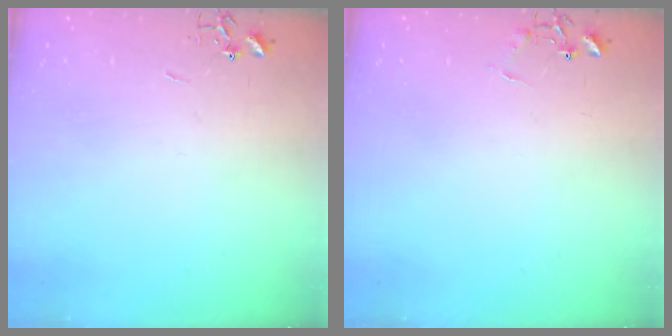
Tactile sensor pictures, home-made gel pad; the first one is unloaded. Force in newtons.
{"total": 6.4, "press": 6.4, "slide": 0.4}